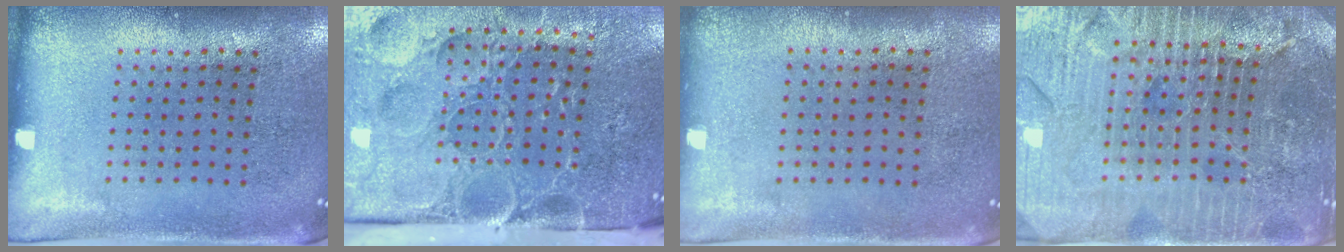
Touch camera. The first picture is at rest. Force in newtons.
{"total": 5.3, "press": 4.4, "slide": 3.0}
{"total": 0.0}
{"total": 5.2, "press": 4.8, "slide": 2.1}